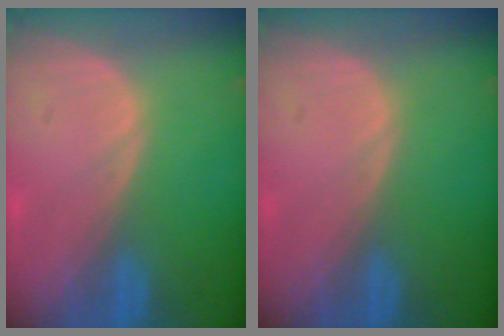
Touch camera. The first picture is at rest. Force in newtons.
{"total": 0.0}